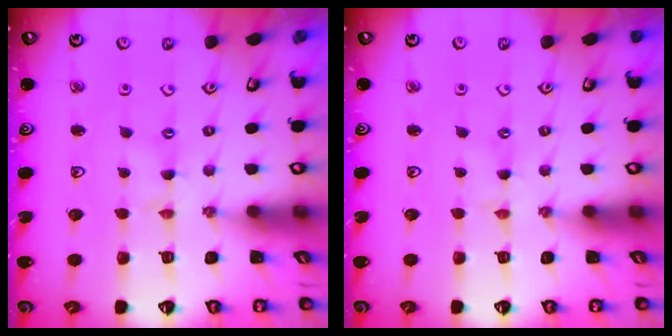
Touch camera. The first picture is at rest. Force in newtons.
{"total": 1.1, "press": 1.0, "slide": 0.4}